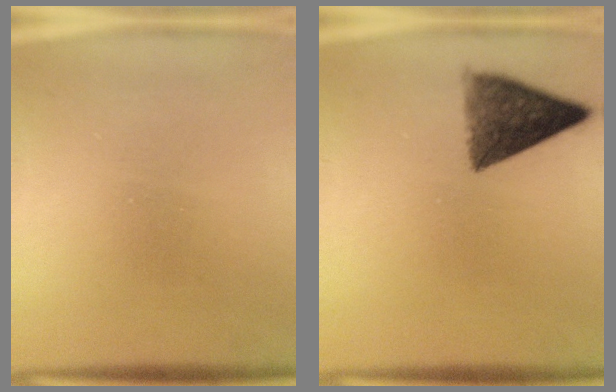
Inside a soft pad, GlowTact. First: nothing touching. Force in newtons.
{"total": 9.0}